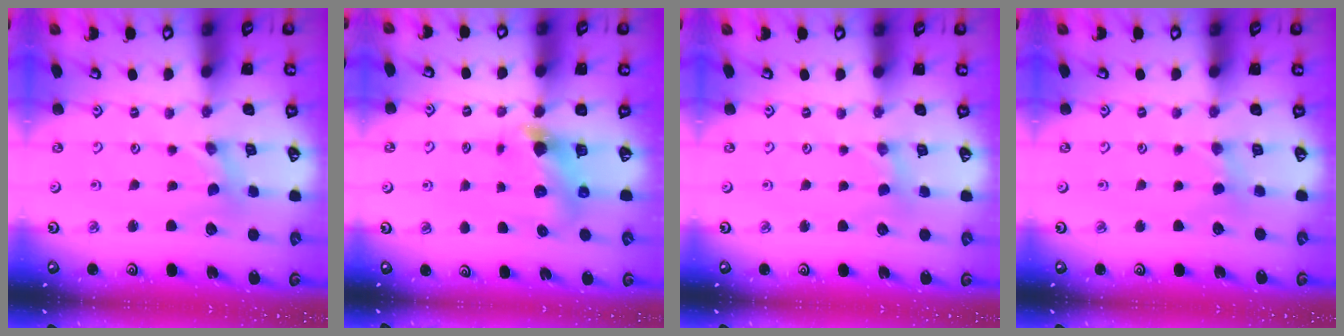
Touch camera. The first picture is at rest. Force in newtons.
{"total": 6.6, "press": 6.6, "slide": 0.2}
{"total": 2.0, "press": 2.0, "slide": 0.3}
{"total": 2.6, "press": 2.6, "slide": 0.4}